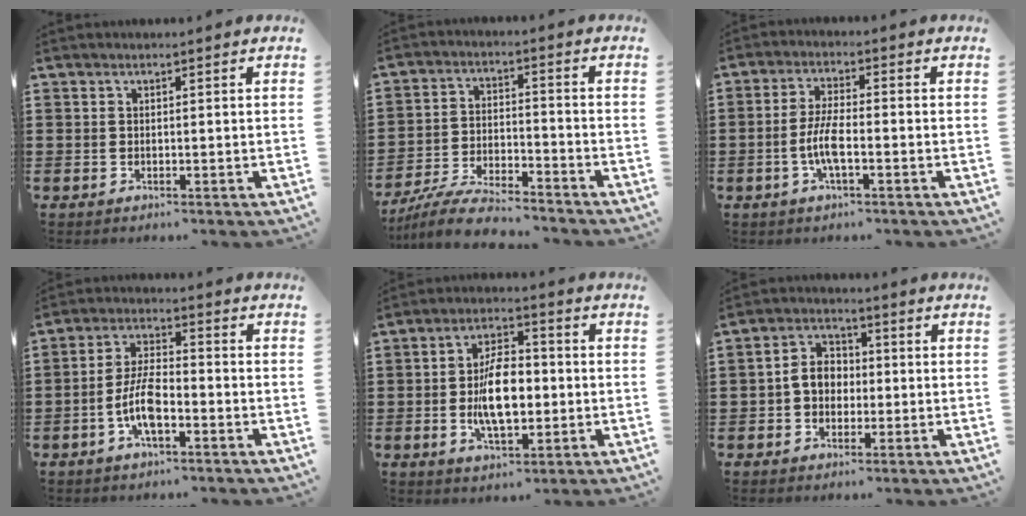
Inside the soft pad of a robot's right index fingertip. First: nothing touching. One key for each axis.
{"total": 7.0, "fx": -6.7, "fy": 0.6, "fz": 2.0, "tx": -0.047, "ty": 0.004, "tz": -0.130}
{"total": 5.3, "fx": -1.6, "fy": 1.3, "fz": 4.9, "tx": -0.121, "ty": -0.009, "tz": -0.039}
{"total": 7.3, "fx": -2.6, "fy": 2.6, "fz": 6.3, "tx": -0.146, "ty": -0.007, "tz": -0.056}
{"total": 9.3, "fx": -1.0, "fy": 4.5, "fz": 8.1, "tx": -0.151, "ty": -0.001, "tz": -0.026}
{"total": 4.9, "fx": -0.6, "fy": 3.9, "fz": 3.0, "tx": -0.072, "ty": 0.011, "tz": -0.017}